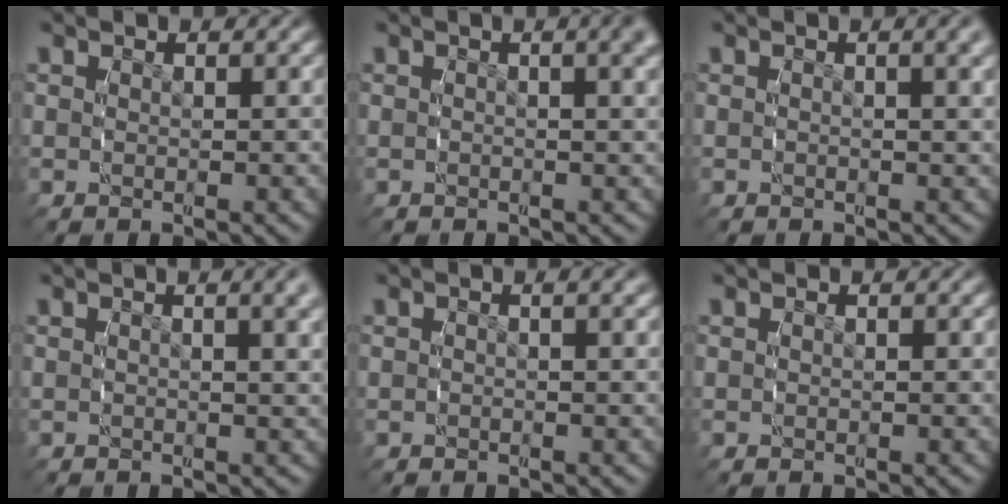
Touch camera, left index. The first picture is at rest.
{"total": 1.9, "force": [0.6, 0.2, 1.8], "torque": [-0.018, 0.003, 0.005]}
{"total": 1.2, "force": [0.4, -0.2, 1.1], "torque": [-0.011, 0.002, 0.003]}
{"total": 2.0, "force": [0.9, 0.0, 1.7], "torque": [-0.018, 0.006, 0.010]}
{"total": 0.6, "force": [-0.5, -0.3, 0.2], "torque": [-0.001, 0.001, -0.009]}
{"total": 0.0}